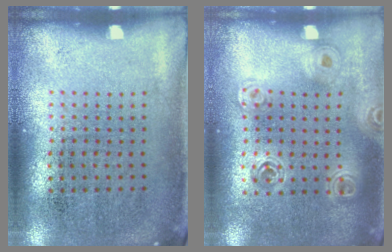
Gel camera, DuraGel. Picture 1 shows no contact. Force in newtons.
{"total": 1.4, "press": 1.3, "slide": 0.6}